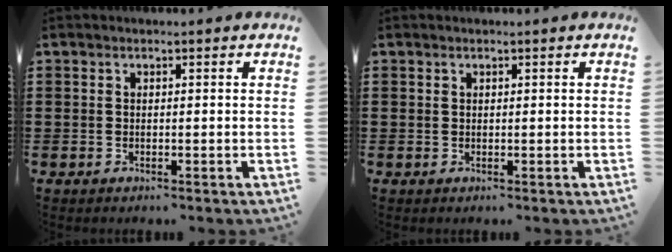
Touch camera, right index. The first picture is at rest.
{"total": 0.0}